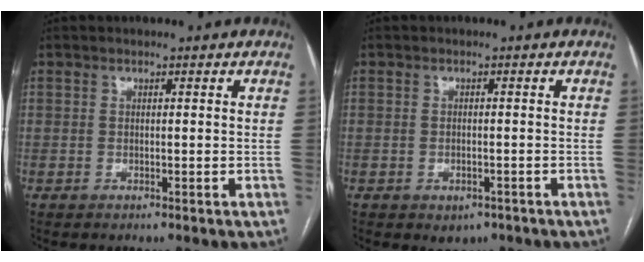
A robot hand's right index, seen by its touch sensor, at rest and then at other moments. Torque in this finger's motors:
{"motor_torque": [0.54, -0.25, 0.15, 0.02]}